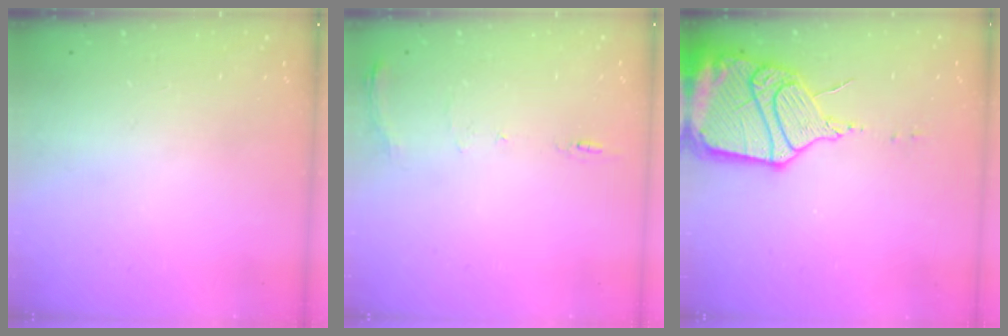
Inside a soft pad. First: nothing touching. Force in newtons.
{"total": 7.4, "press": 7.4, "slide": 0.8}
{"total": 19.2, "press": 18.4, "slide": 5.2}